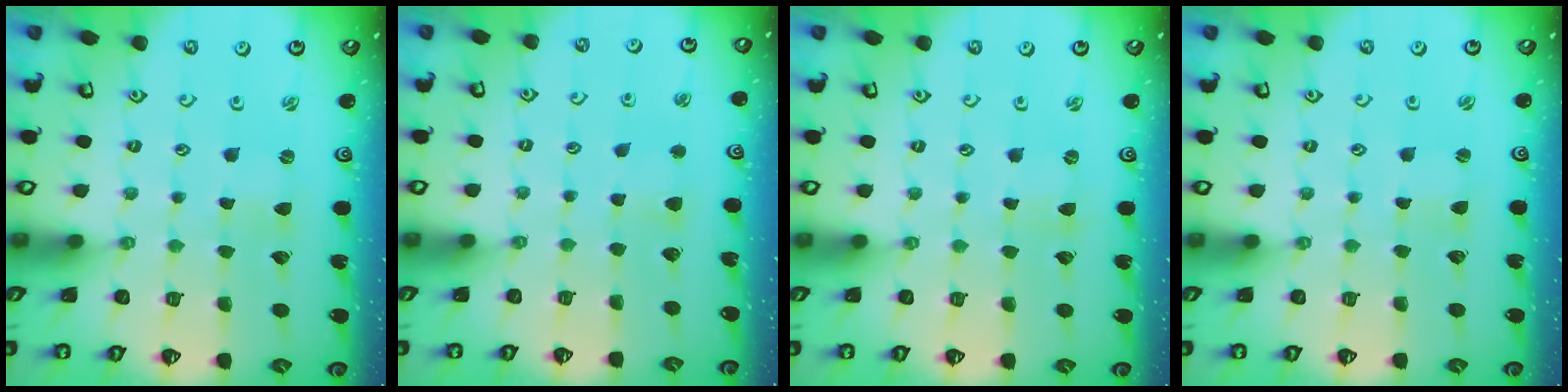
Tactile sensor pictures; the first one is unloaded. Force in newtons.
{"total": 2.8, "press": 2.8, "slide": 0.5}
{"total": 0.0}
{"total": 0.0}